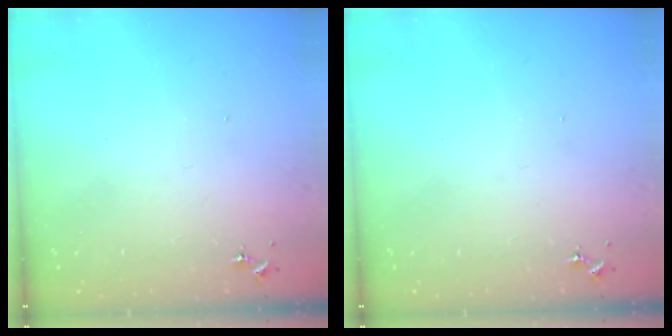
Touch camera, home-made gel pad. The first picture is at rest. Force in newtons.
{"total": 0.0}